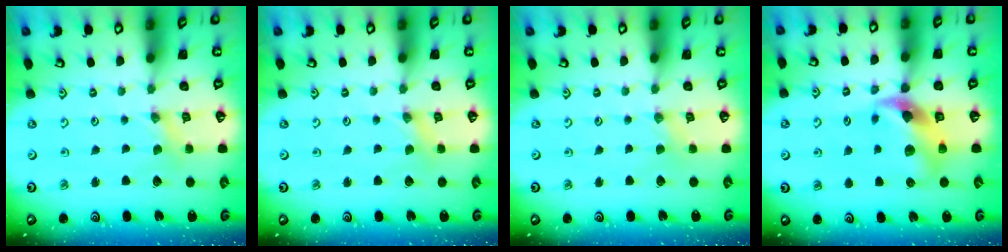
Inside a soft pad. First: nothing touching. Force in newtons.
{"total": 0.0}
{"total": 1.8, "press": 1.8, "slide": 0.3}
{"total": 10.4, "press": 10.3, "slide": 1.2}